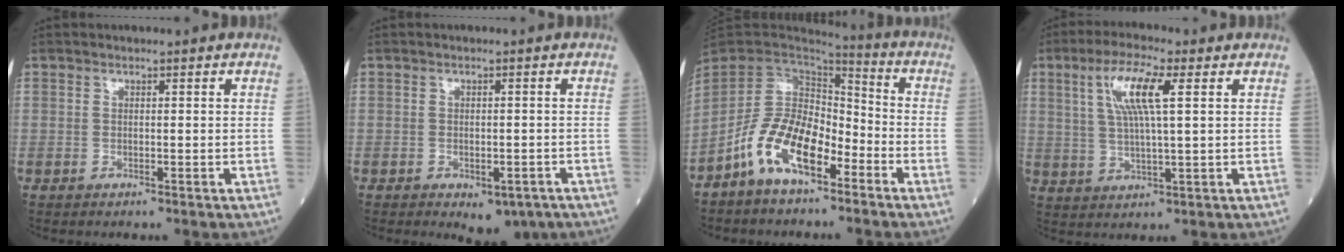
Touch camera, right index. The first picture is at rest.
{"total": 5.2, "force": [-3.3, 2.7, 2.9], "torque": [-0.026, -0.001, -0.037]}
{"total": 11.5, "force": [-6.0, 5.1, 8.4], "torque": [-0.179, 0.010, -0.114]}
{"total": 8.6, "force": [3.0, 0.9, 8.0], "torque": [-0.162, 0.010, 0.060]}